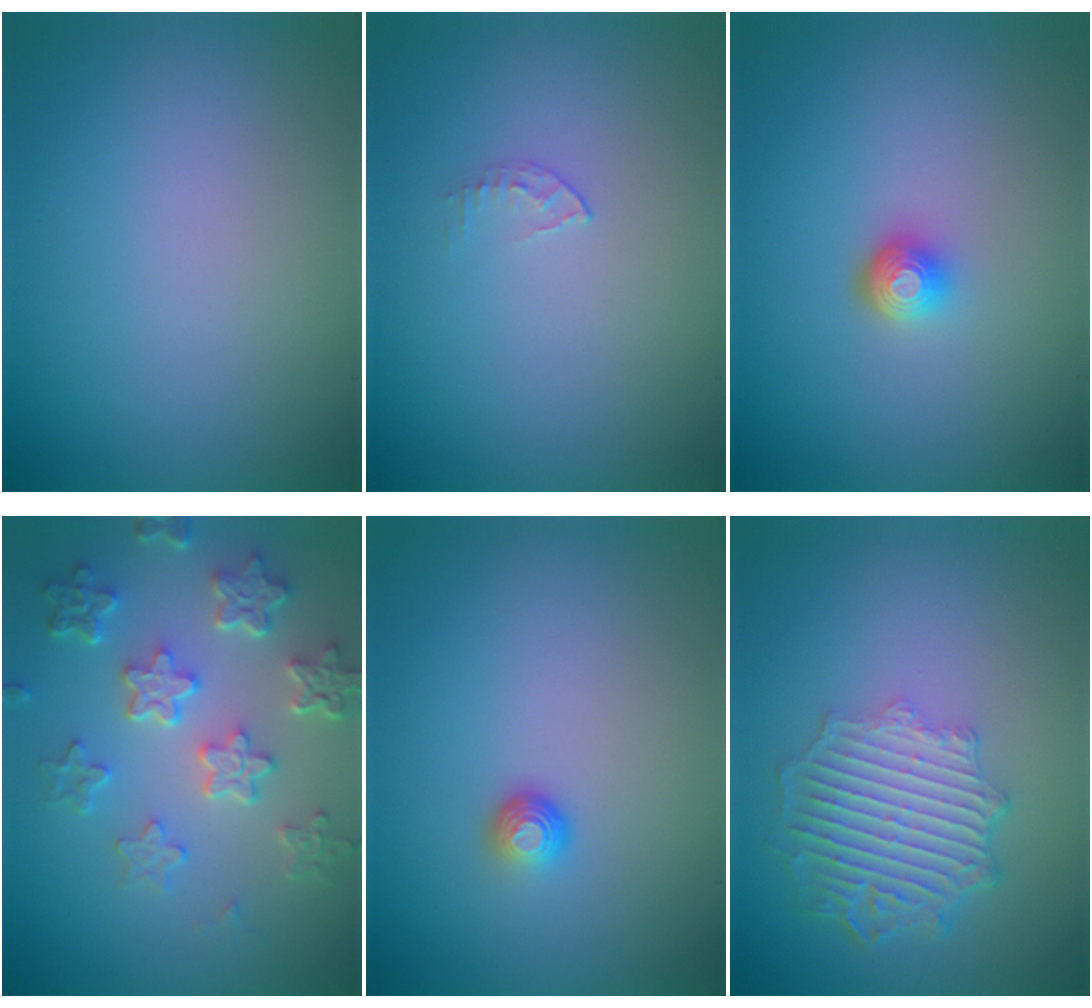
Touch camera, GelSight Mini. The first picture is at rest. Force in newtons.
{"total": 0.6, "press": 0.4, "slide": 0.4}
{"total": 2.1, "press": 1.5, "slide": 1.5}
{"total": 6.0, "press": 4.5, "slide": 4.0}
{"total": 1.5, "press": 1.0, "slide": 1.1}
{"total": 6.0, "press": 4.6, "slide": 3.9}